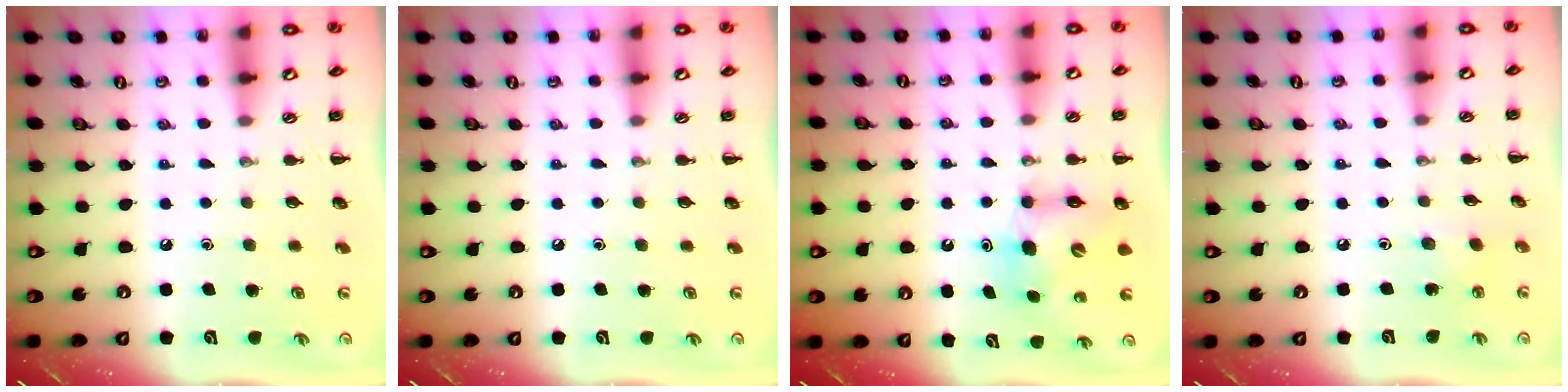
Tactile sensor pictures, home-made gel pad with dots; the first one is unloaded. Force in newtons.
{"total": 0.0}
{"total": 6.5, "press": 6.5, "slide": 0.8}
{"total": 2.8, "press": 2.6, "slide": 0.9}